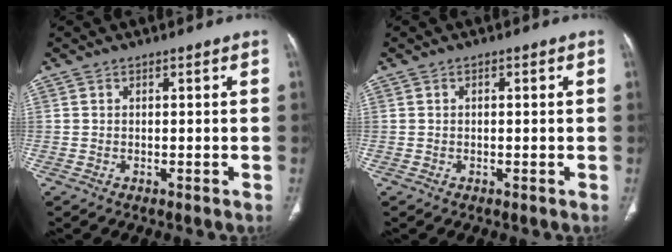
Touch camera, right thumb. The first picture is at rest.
{"total": 0.6, "force": [0.1, 0.2, 0.6], "torque": [-0.013, 0.004, 0.002]}